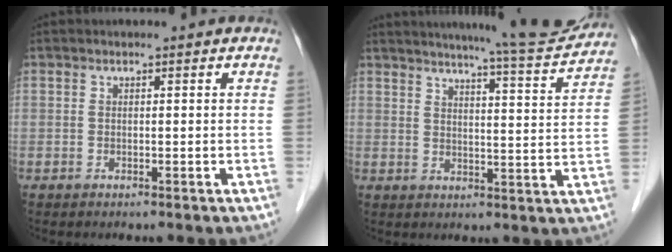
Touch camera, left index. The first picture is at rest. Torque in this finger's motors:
{"motor_torque": [0.23, -0.40, 0.38, 0.08]}